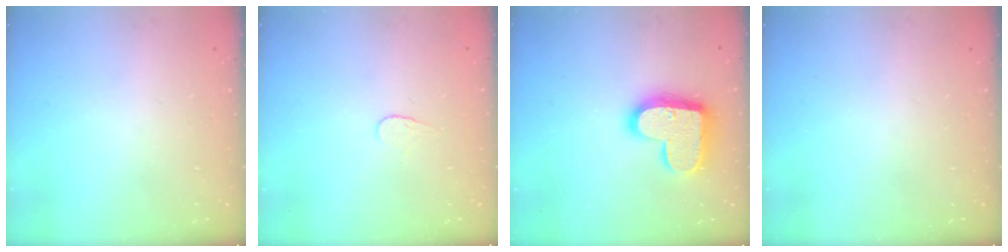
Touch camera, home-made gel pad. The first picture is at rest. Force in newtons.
{"total": 3.8, "press": 3.8, "slide": 0.3}
{"total": 16.9, "press": 16.8, "slide": 1.1}
{"total": 0.0}